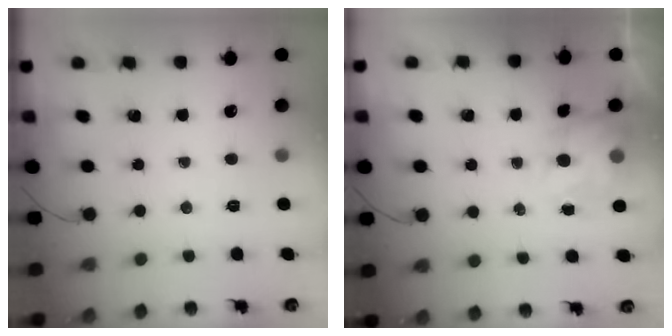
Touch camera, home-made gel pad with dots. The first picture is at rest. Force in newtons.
{"total": 5.2, "press": 5.0, "slide": 1.3}